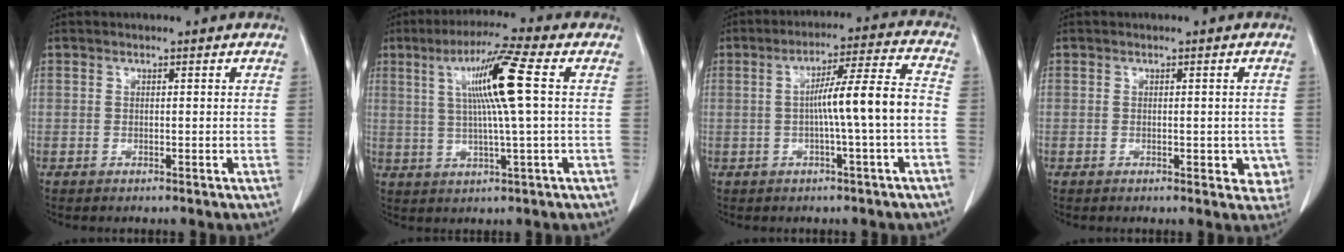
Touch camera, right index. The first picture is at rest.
{"total": 10.3, "force": [2.3, -1.2, 9.9], "torque": [-0.180, 0.007, 0.043]}
{"total": 9.2, "force": [-1.3, -0.9, 9.1], "torque": [-0.149, 0.018, -0.020]}
{"total": 3.9, "force": [-0.9, 2.2, 3.1], "torque": [-0.010, 0.001, -0.007]}